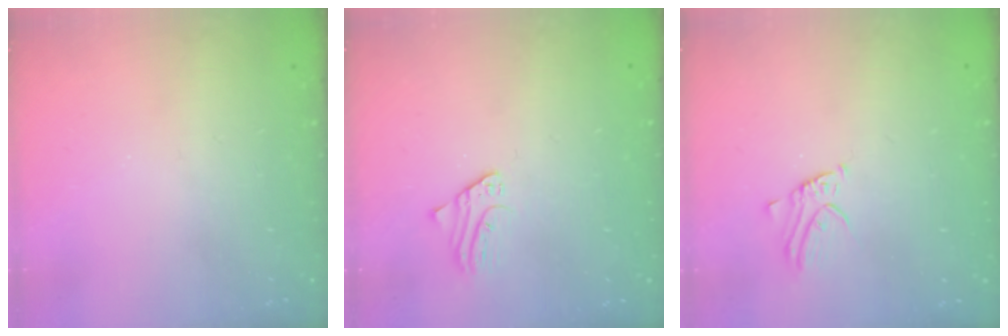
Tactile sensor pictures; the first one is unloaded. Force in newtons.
{"total": 1.9, "press": 1.9, "slide": 0.3}
{"total": 3.0, "press": 3.0, "slide": 0.1}